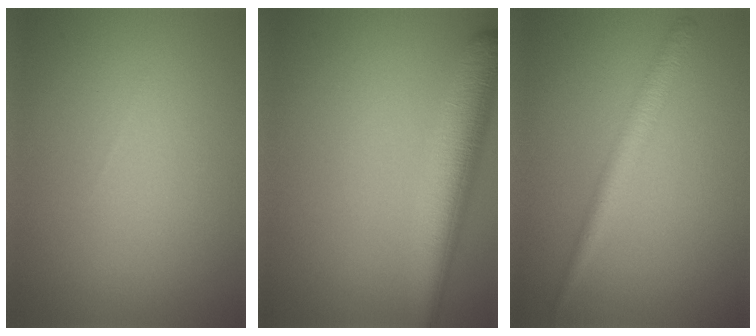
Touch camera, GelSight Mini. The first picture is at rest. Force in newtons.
{"total": 6.0, "press": 6.0, "slide": 0.3}
{"total": 2.6, "press": 2.6, "slide": 0.0}